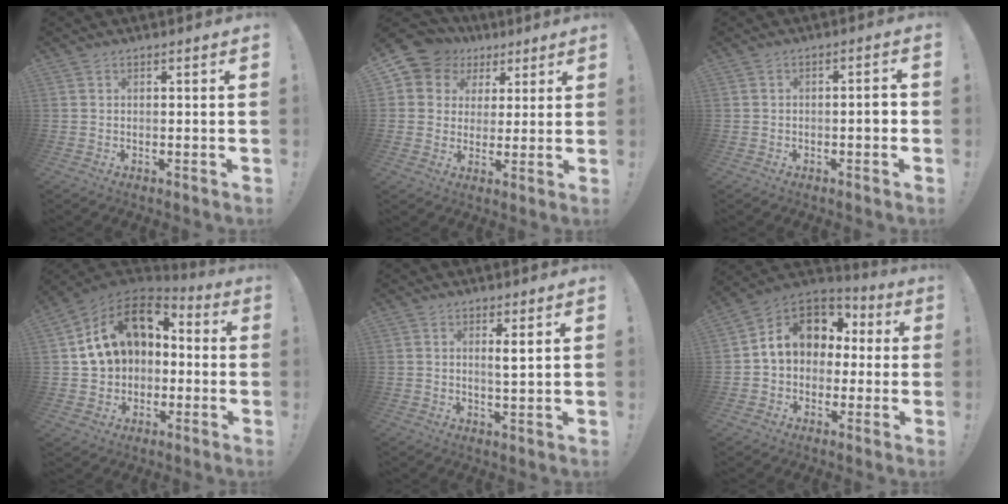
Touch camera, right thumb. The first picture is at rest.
{"total": 8.4, "force": [3.6, 7.3, 2.1], "torque": [-0.039, -0.020, 0.073]}
{"total": 3.1, "force": [-1.0, 0.9, 2.8], "torque": [-0.051, 0.011, -0.018]}
{"total": 17.1, "force": [4.9, 12.3, 10.8], "torque": [-0.174, 0.000, 0.093]}
{"total": 3.5, "force": [1.6, 0.1, 3.1], "torque": [-0.046, -0.014, 0.022]}
{"total": 12.8, "force": [3.1, 10.0, 7.2], "torque": [-0.114, 0.003, 0.062]}